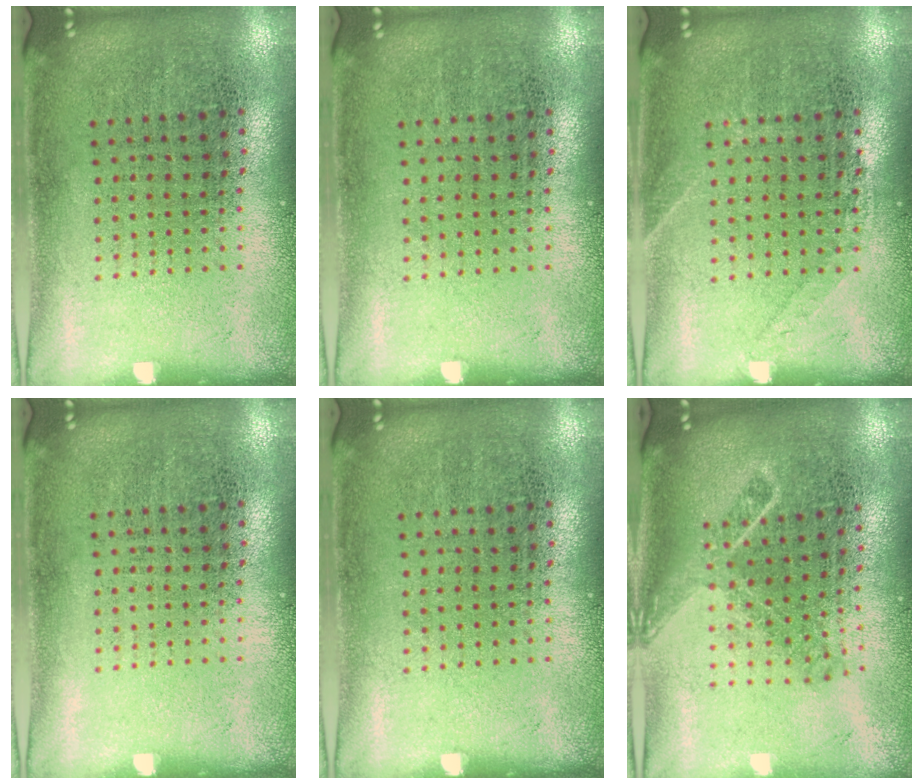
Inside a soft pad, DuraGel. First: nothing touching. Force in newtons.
{"total": 0.0}
{"total": 1.1, "press": 1.1, "slide": 0.2}
{"total": 0.0}
{"total": 0.0}
{"total": 1.7, "press": 1.2, "slide": 1.2}